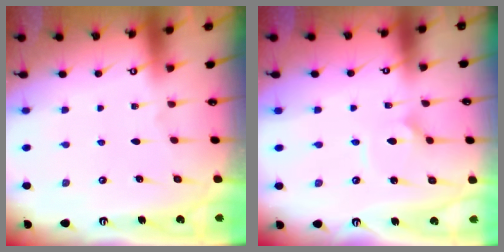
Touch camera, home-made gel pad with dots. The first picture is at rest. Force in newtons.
{"total": 3.4, "press": 3.4, "slide": 0.1}